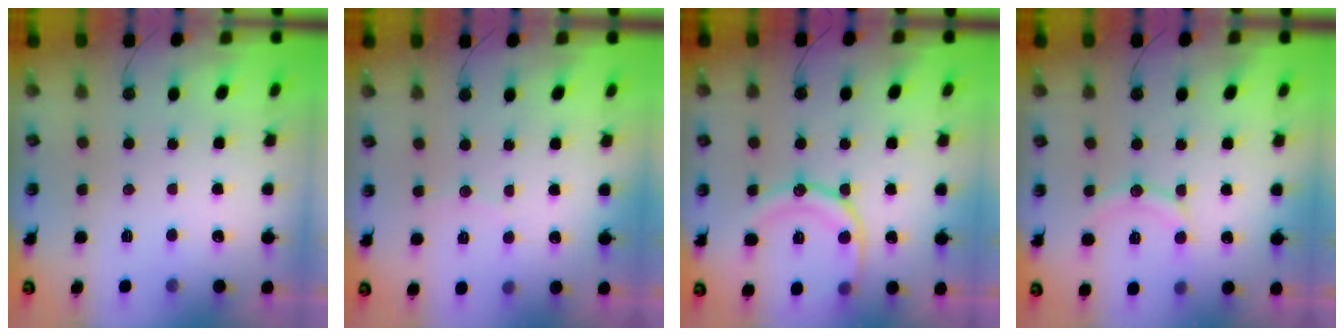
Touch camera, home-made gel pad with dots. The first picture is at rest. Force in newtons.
{"total": 3.2, "press": 3.2, "slide": 0.4}
{"total": 14.9, "press": 14.8, "slide": 1.7}
{"total": 11.8, "press": 11.7, "slide": 1.2}